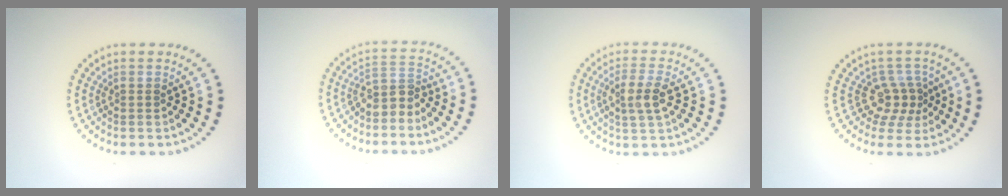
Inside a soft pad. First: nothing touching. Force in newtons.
{"total": 2.5, "press": 1.9, "slide": 1.6}
{"total": 2.8, "press": 2.6, "slide": 1.1}
{"total": 2.9, "press": 2.1, "slide": 2.0}